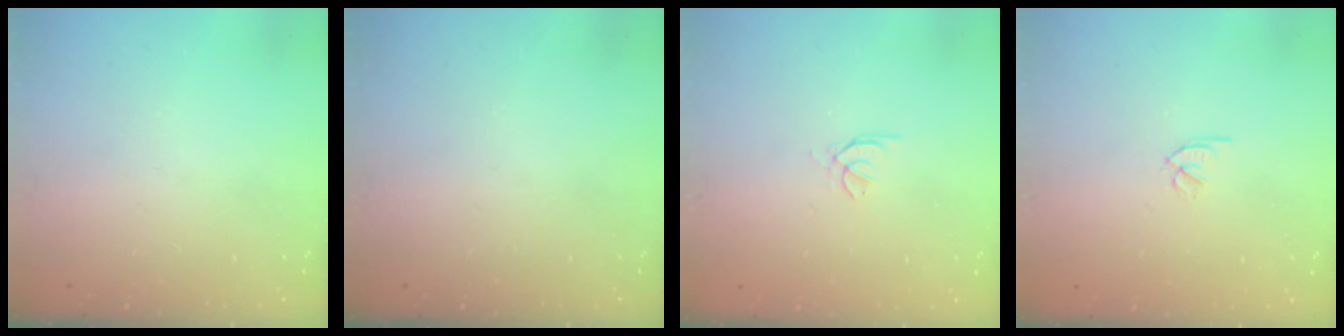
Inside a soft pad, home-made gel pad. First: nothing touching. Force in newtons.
{"total": 0.0}
{"total": 0.5, "press": 0.4, "slide": 0.3}
{"total": 1.8, "press": 1.7, "slide": 0.5}